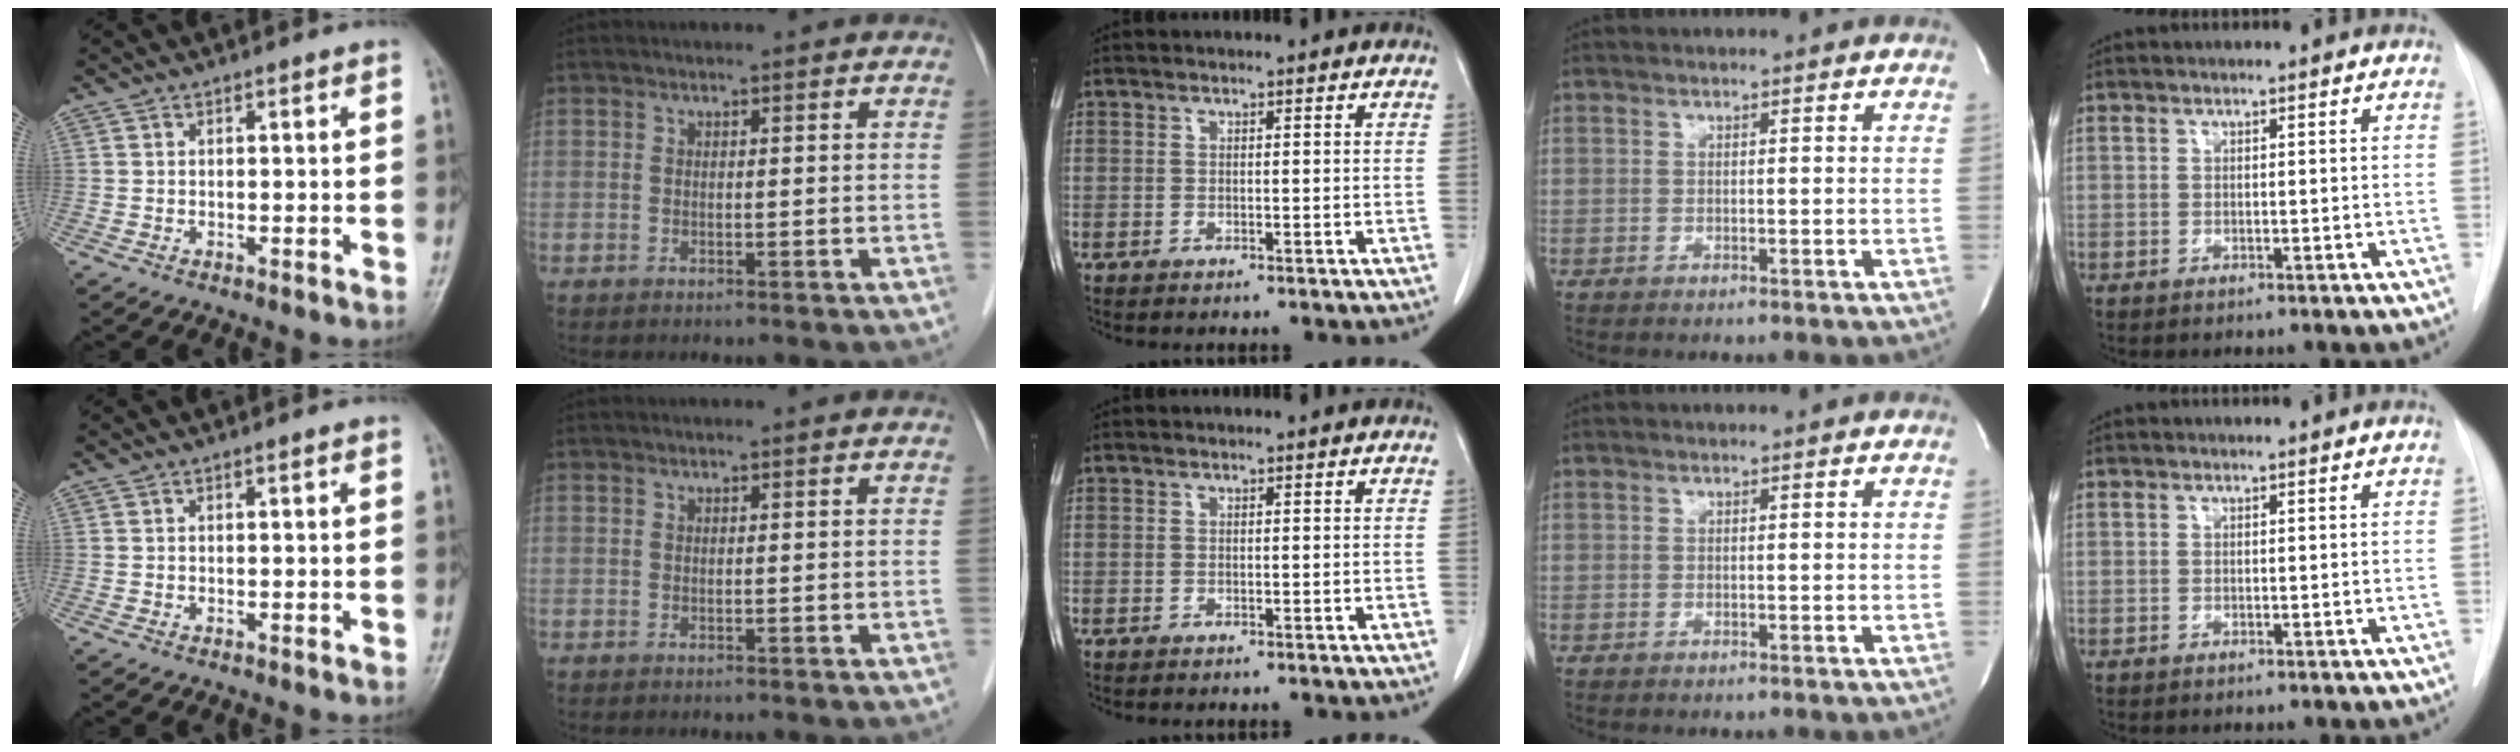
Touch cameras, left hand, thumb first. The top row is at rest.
{}